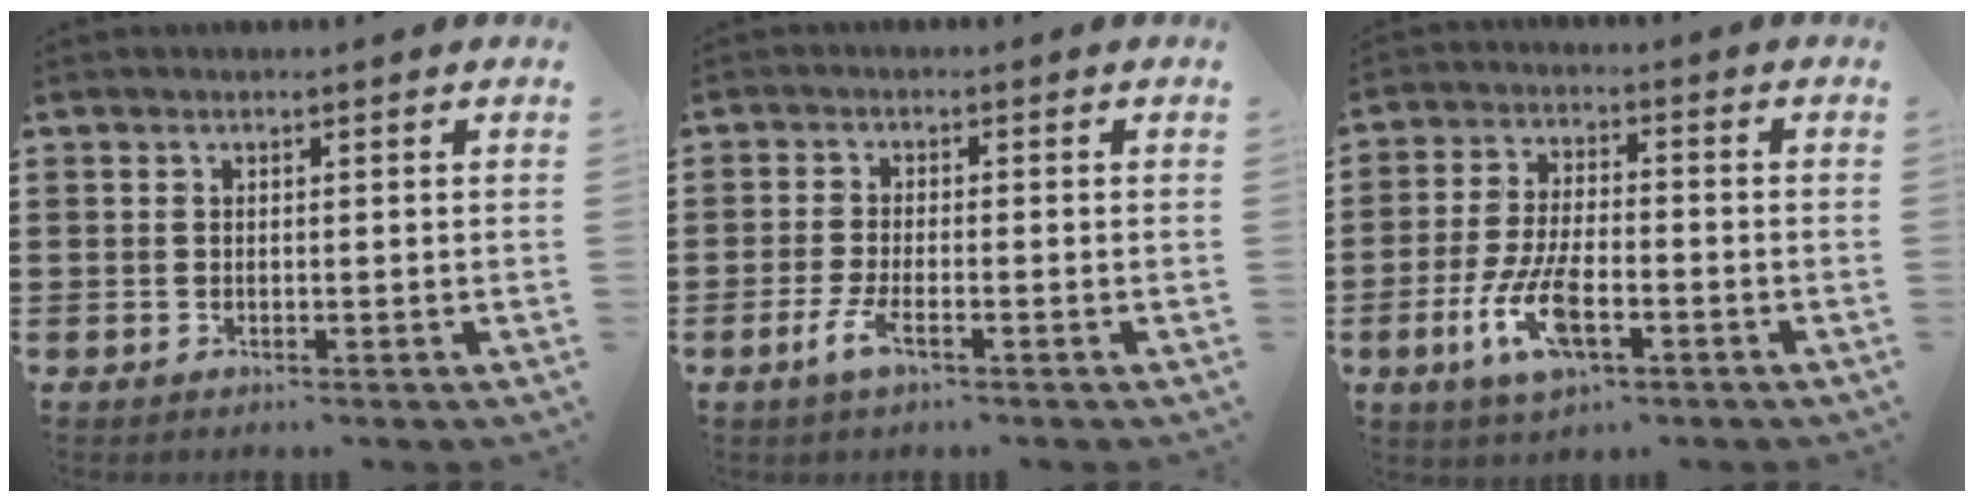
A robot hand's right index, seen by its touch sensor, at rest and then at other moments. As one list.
[{"total": 3.5, "force": [-1.9, 0.6, 2.9], "torque": [-0.077, -0.014, -0.042]}, {"total": 9.4, "force": [-3.8, 3.6, 7.7], "torque": [-0.177, -0.011, -0.072]}]